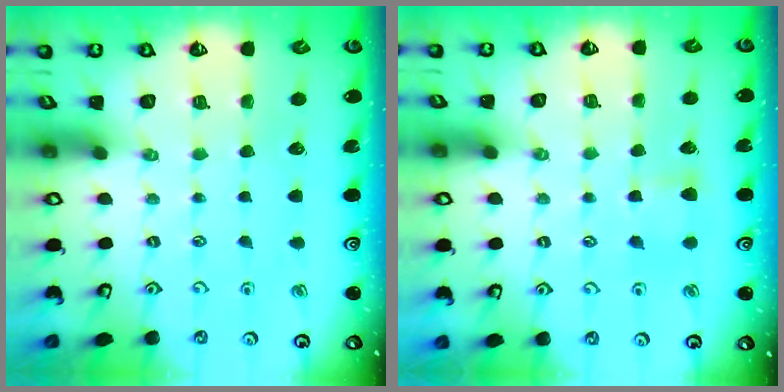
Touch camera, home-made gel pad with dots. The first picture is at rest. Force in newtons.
{"total": 4.8, "press": 4.8, "slide": 0.7}